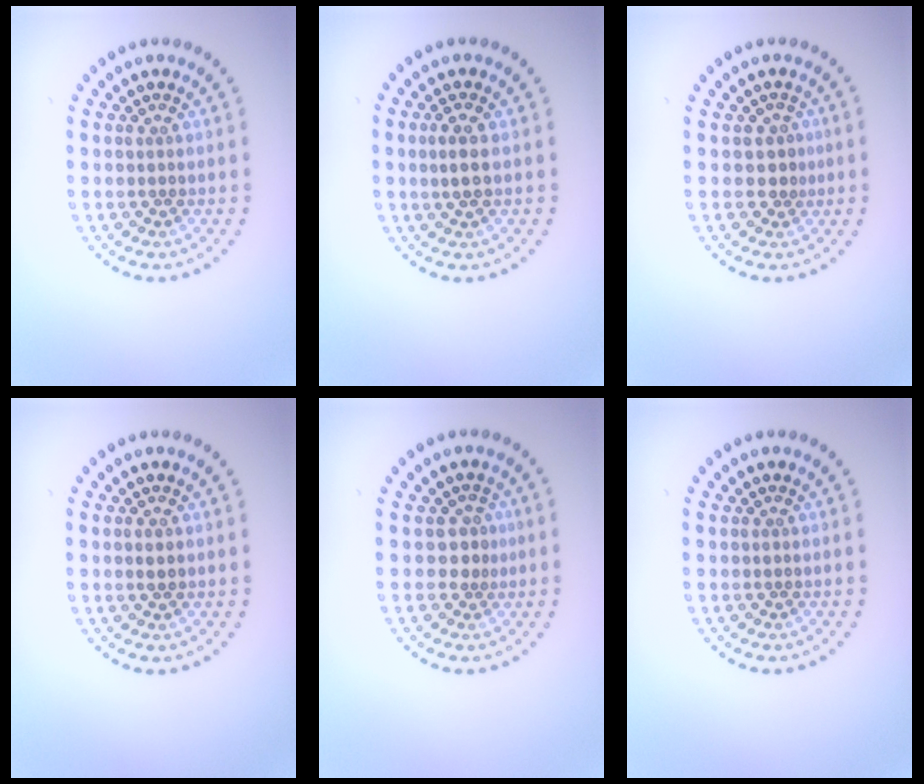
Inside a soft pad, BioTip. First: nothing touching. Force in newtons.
{"total": 1.9, "press": 1.8, "slide": 0.5}
{"total": 1.4, "press": 1.2, "slide": 0.8}
{"total": 0.8, "press": 0.8, "slide": 0.1}
{"total": 1.7, "press": 1.3, "slide": 1.1}
{"total": 0.0}